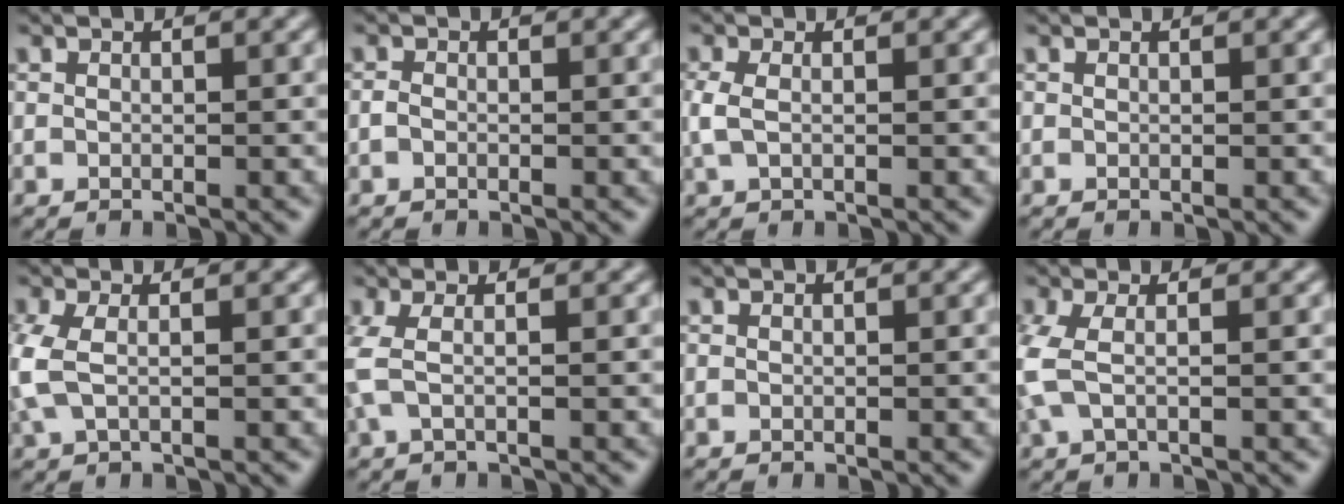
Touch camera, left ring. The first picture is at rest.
{"total": 0.6, "force": [-0.5, 0.3, 0.2], "torque": [-0.016, 0.002, -0.005]}
{"total": 1.5, "force": [-0.2, 0.6, 1.3], "torque": [-0.045, 0.005, 0.000]}
{"total": 0.0}
{"total": 2.5, "force": [-0.4, 1.1, 2.3], "torque": [-0.078, 0.001, -0.005]}
{"total": 1.8, "force": [-0.4, 0.3, 1.8], "torque": [-0.058, 0.004, -0.005]}
{"total": 0.0}
{"total": 2.4, "force": [-0.3, 0.7, 2.3], "torque": [-0.075, 0.002, -0.005]}